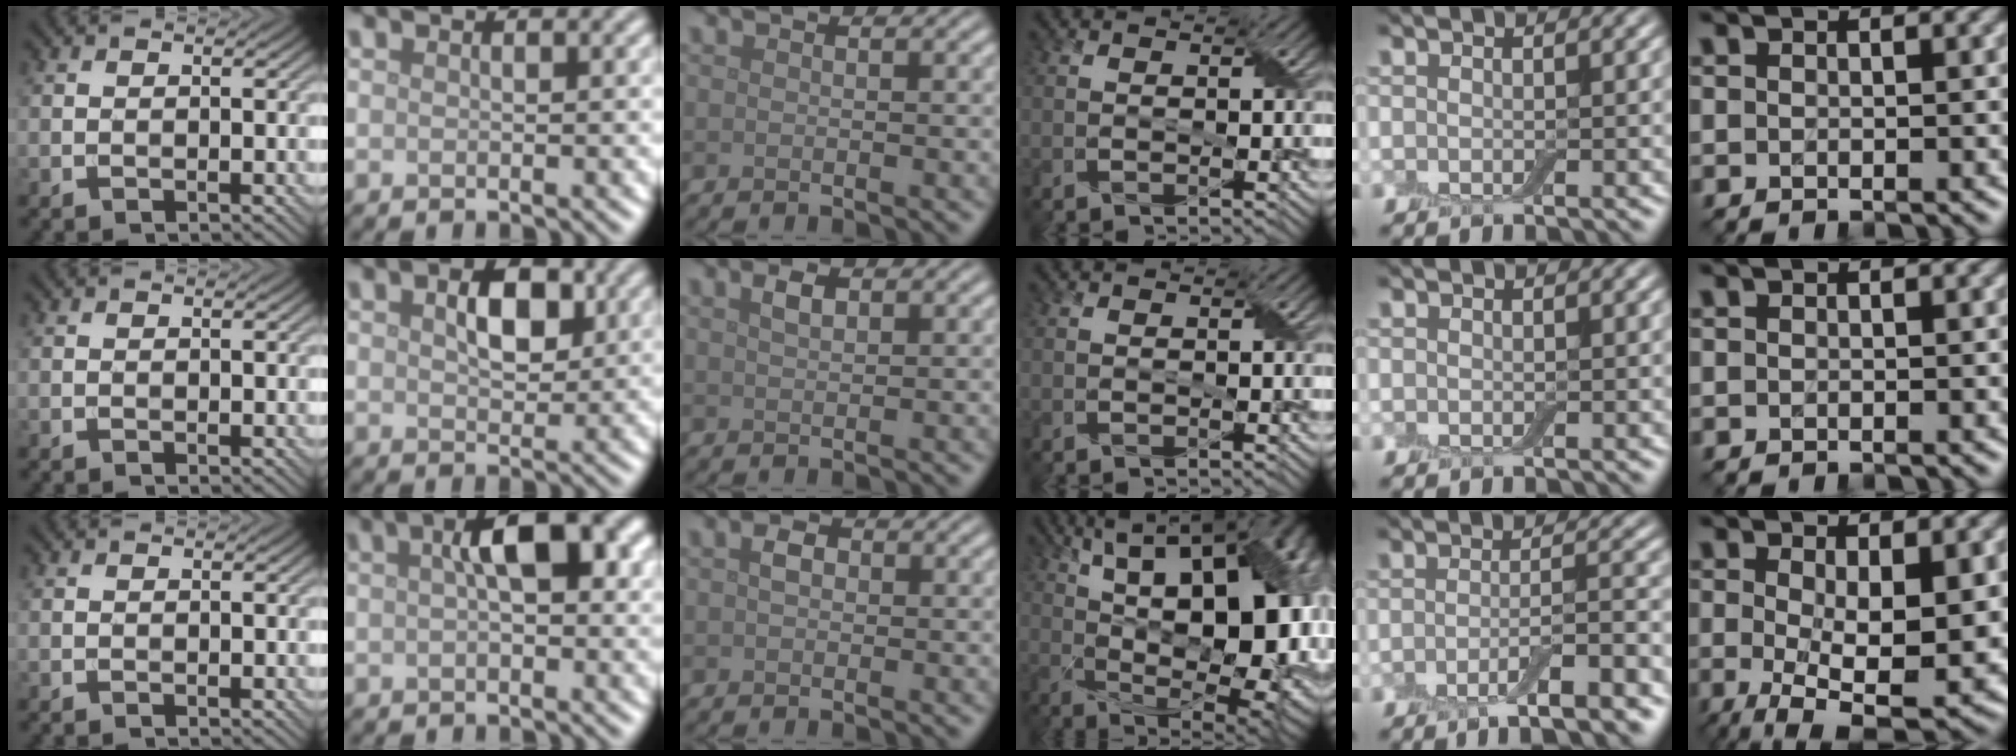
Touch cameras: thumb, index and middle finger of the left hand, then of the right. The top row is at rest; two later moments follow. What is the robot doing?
{"motion": "wrap", "object": "adhesive wrap"}